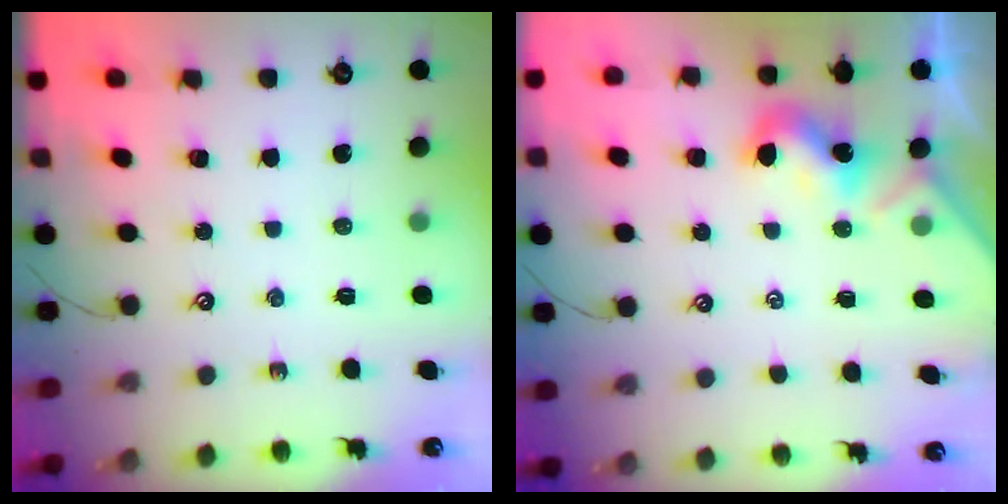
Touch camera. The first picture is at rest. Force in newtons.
{"total": 2.0, "press": 1.9, "slide": 0.5}